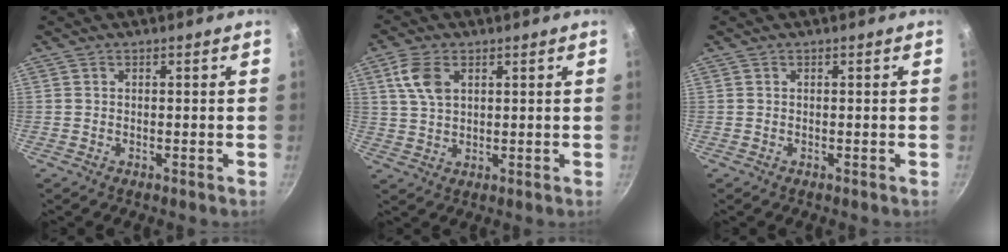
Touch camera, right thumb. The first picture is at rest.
{"total": 6.7, "force": [2.6, 3.9, 4.8], "torque": [-0.094, -0.001, 0.052]}
{"total": 0.0}